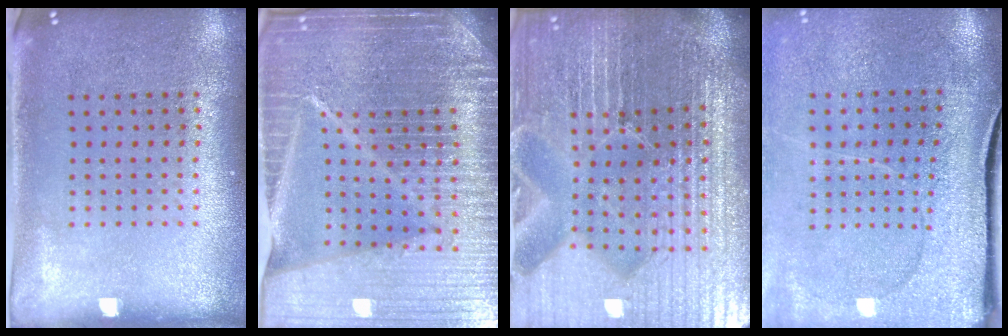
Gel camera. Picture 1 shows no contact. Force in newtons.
{"total": 7.2, "press": 6.1, "slide": 3.7}
{"total": 7.2, "press": 6.2, "slide": 3.6}
{"total": 3.9, "press": 3.2, "slide": 2.3}